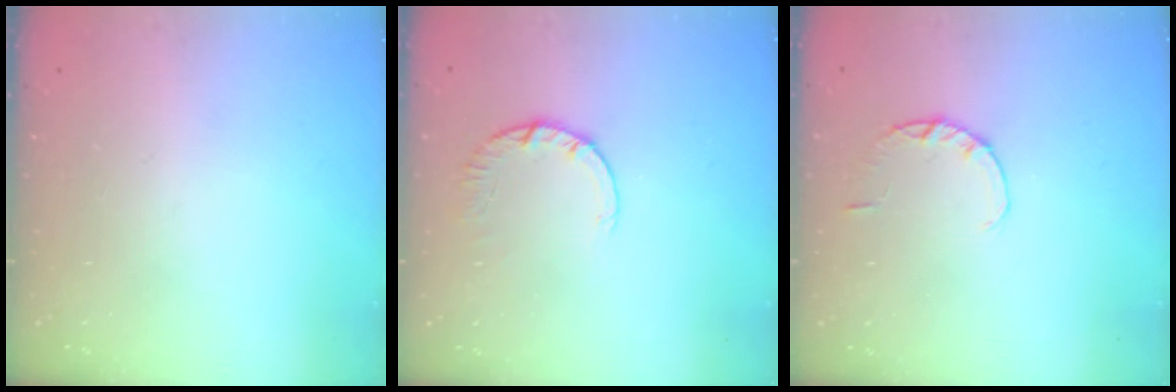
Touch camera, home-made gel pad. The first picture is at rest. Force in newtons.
{"total": 2.4, "press": 2.4, "slide": 0.2}
{"total": 1.8, "press": 1.8, "slide": 0.3}